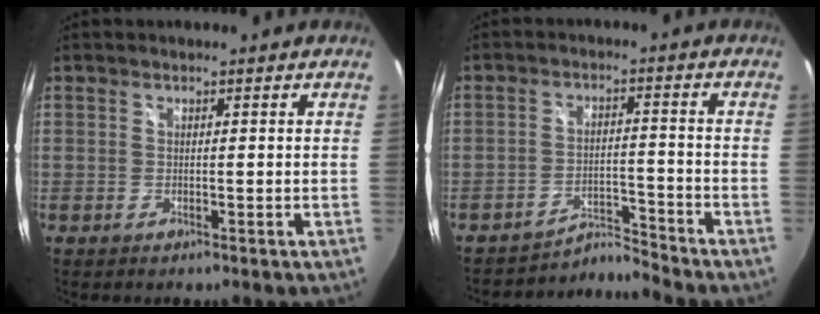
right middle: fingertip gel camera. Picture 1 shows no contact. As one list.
[{"total": 5.0, "force": [-4.6, -1.3, -1.6], "torque": [0.013, 0.021, -0.082]}]